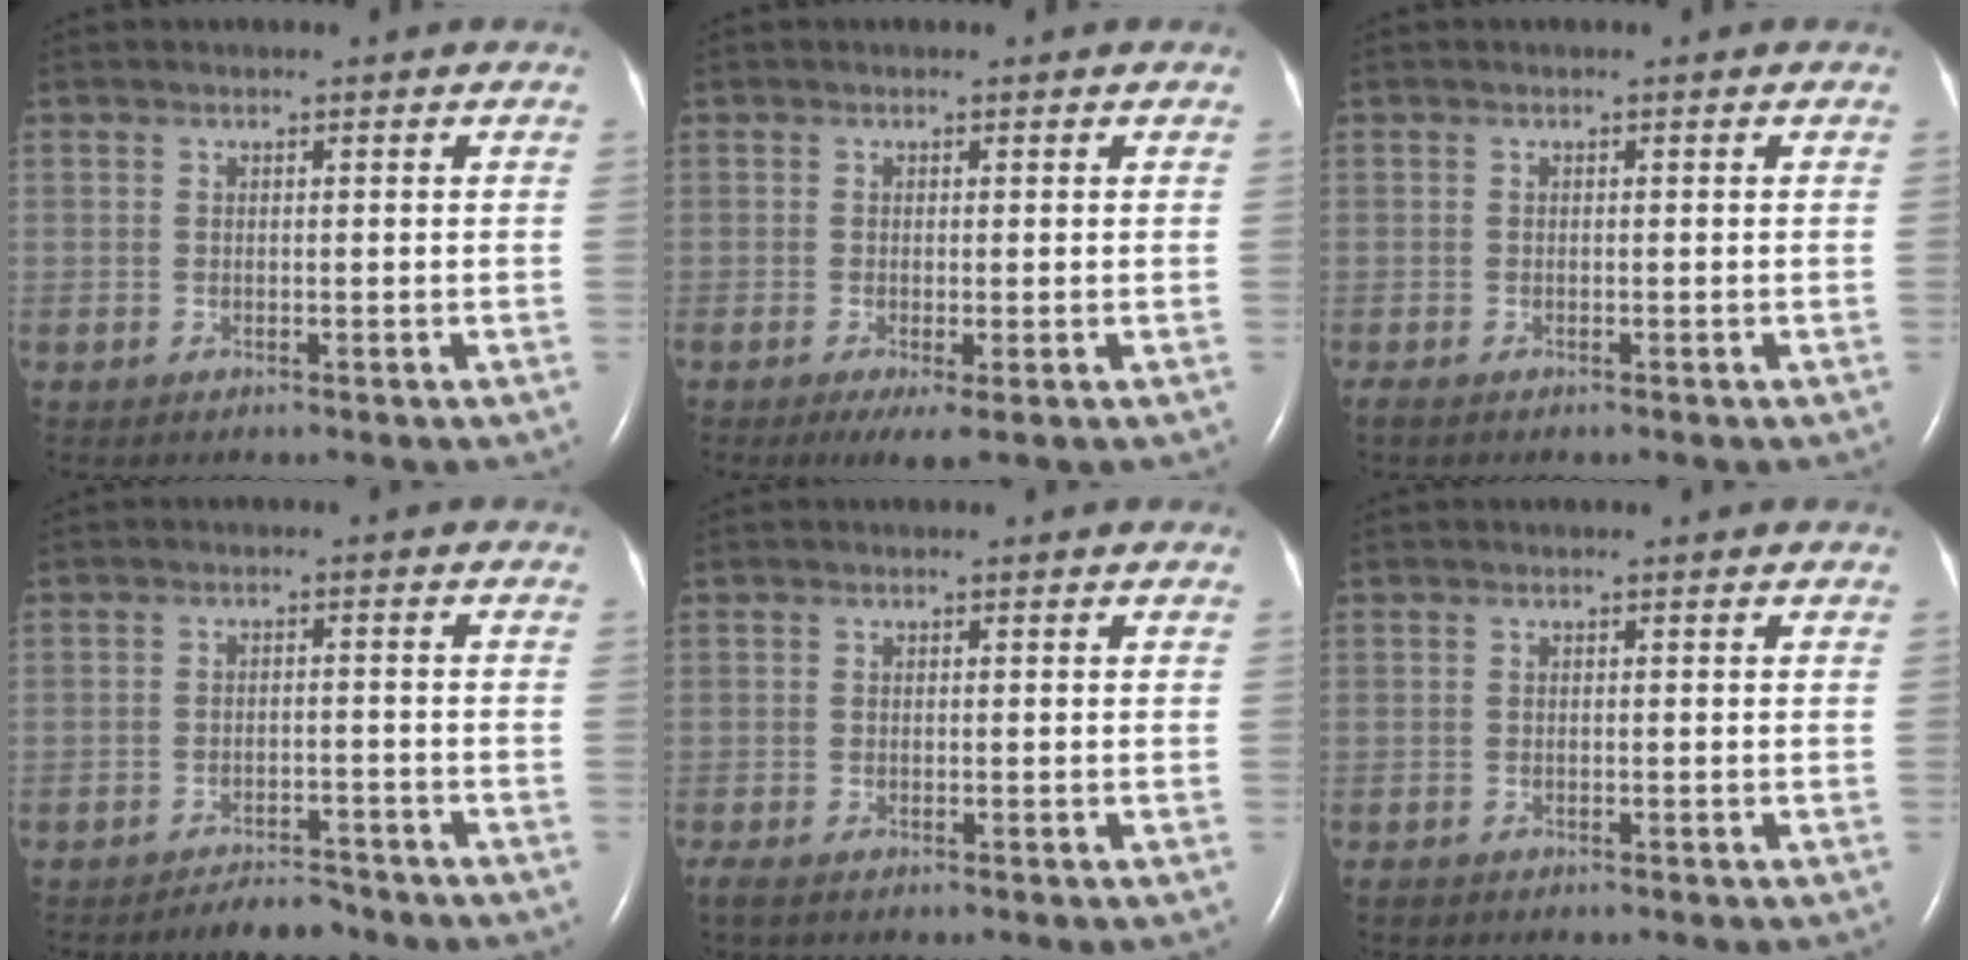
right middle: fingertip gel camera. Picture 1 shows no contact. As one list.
[{"total": 3.2, "force": [-1.3, 0.6, 2.8], "torque": [-0.046, -0.011, -0.017]}, {"total": 0.7, "force": [-0.6, 0.2, 0.3], "torque": [-0.013, -0.003, -0.011]}, {"total": 4.2, "force": [-3.9, 1.1, 1.0], "torque": [-0.015, -0.004, -0.063]}, {"total": 1.7, "force": [-1.3, 0.6, 1.0], "torque": [-0.027, -0.007, -0.023]}, {"total": 0.7, "force": [-0.6, 0.3, 0.1], "torque": [-0.007, 0.000, -0.010]}]